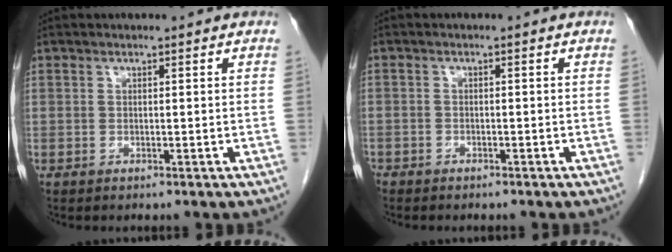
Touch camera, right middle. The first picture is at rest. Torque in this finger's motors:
{"motor_torque": [1.07, -1.06, 0.21, -0.18]}